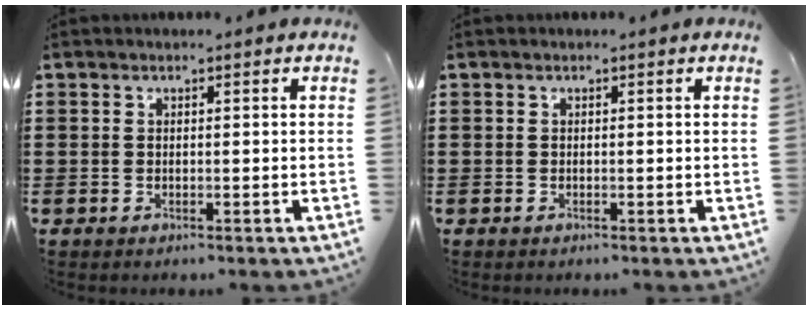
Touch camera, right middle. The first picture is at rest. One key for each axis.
{"total": 0.0}